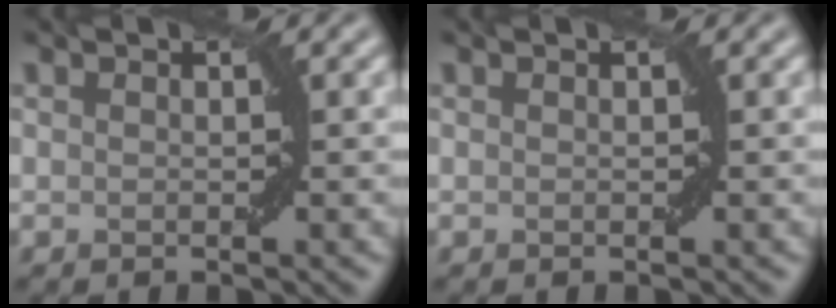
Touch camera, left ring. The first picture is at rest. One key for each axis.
{"total": 0.0}